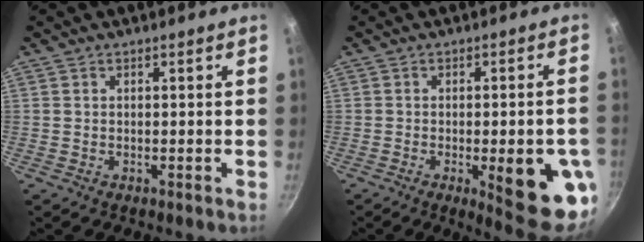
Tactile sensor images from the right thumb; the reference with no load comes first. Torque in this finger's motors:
{"motor_torque": [2.50, 2.33, 1.62, -0.48, 0.40]}